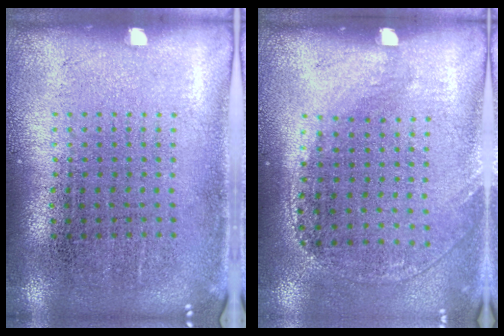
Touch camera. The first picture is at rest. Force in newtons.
{"total": 1.4, "press": 1.0, "slide": 1.0}